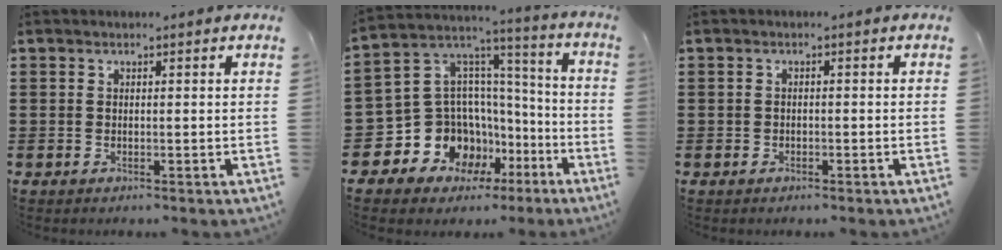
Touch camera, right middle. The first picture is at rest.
{"total": 11.7, "force": [-5.5, 10.1, 2.3], "torque": [-0.100, -0.018, -0.082]}
{"total": 0.8, "force": [-0.5, 0.6, 0.0], "torque": [-0.002, 0.000, -0.010]}